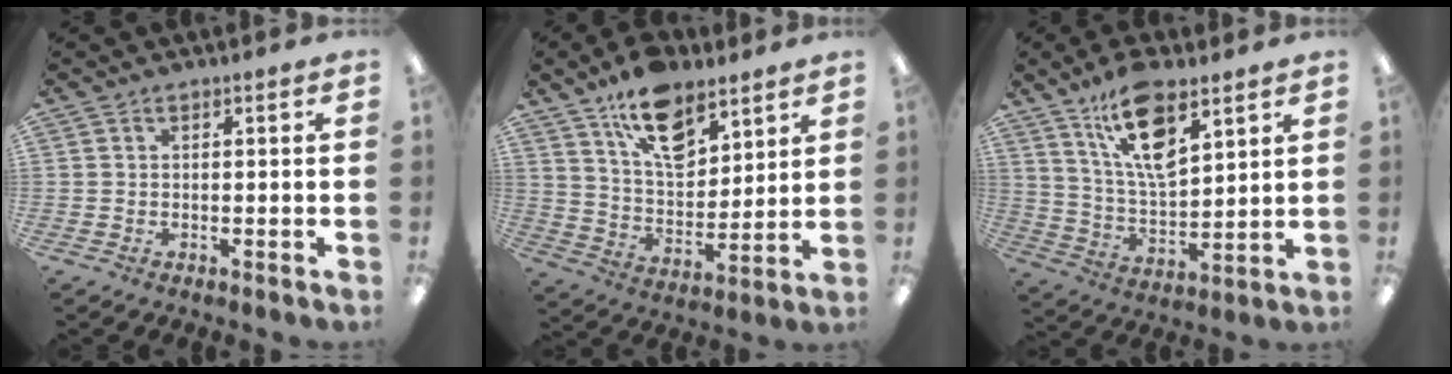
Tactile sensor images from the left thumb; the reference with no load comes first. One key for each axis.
{"total": 14.8, "fx": 9.7, "fy": 7.8, "fz": 8.1, "tx": -0.125, "ty": -0.048, "tz": 0.174}
{"total": 15.6, "fx": 9.6, "fy": 6.2, "fz": 10.6, "tx": -0.191, "ty": -0.032, "tz": 0.167}